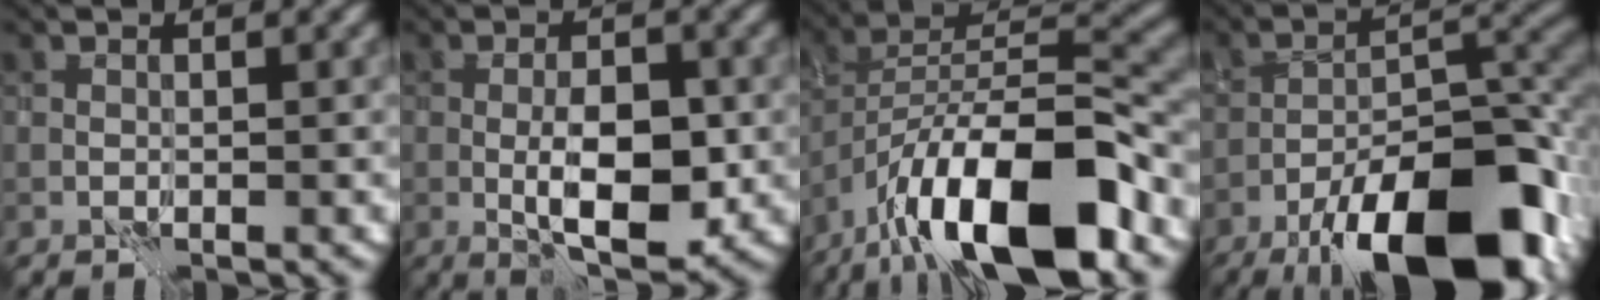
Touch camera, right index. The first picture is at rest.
{"total": 6.4, "force": [-1.2, 2.6, 5.7], "torque": [-0.091, -0.002, -0.019]}
{"total": 13.7, "force": [-8.7, 4.6, 9.5], "torque": [-0.157, 0.006, -0.159]}
{"total": 14.5, "force": [-9.2, 4.9, 10.1], "torque": [-0.166, 0.001, -0.156]}